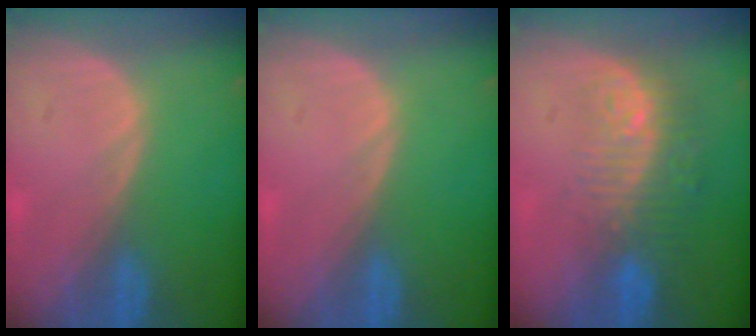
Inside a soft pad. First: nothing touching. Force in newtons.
{"total": 0.0}
{"total": 9.9, "press": 8.1, "slide": 5.7}